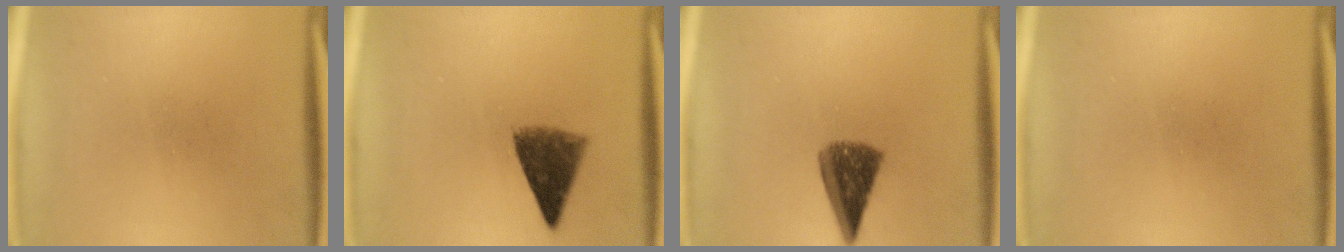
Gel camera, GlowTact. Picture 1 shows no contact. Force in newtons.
{"total": 7.1}
{"total": 7.5}
{"total": 0.0}